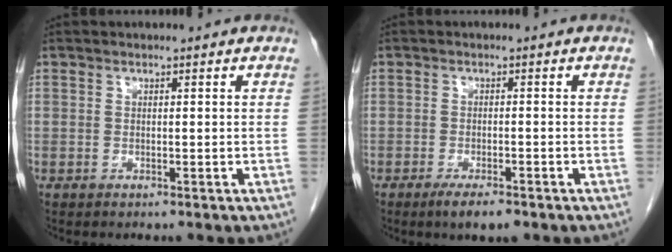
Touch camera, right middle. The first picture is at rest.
{"total": 3.8, "force": [-2.6, 0.8, 2.7], "torque": [-0.048, -0.006, -0.040]}